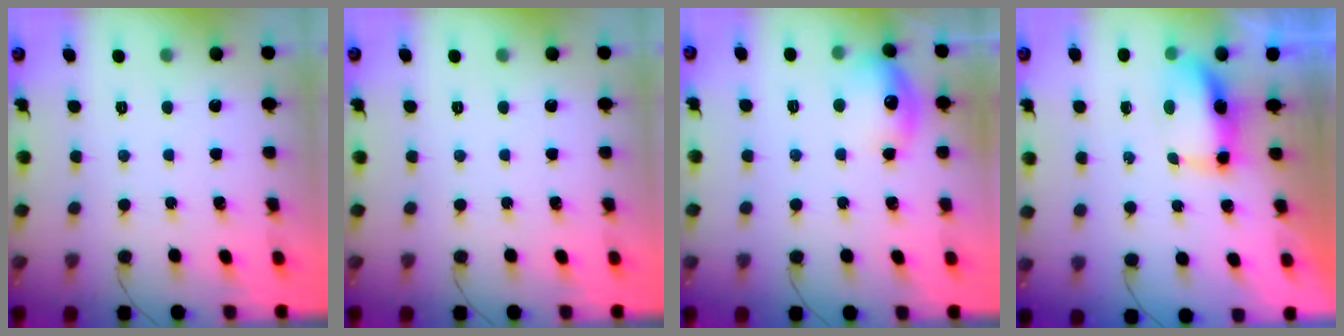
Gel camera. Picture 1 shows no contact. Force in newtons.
{"total": 0.0}
{"total": 12.5, "press": 12.5, "slide": 0.9}
{"total": 12.5, "press": 8.9, "slide": 8.7}